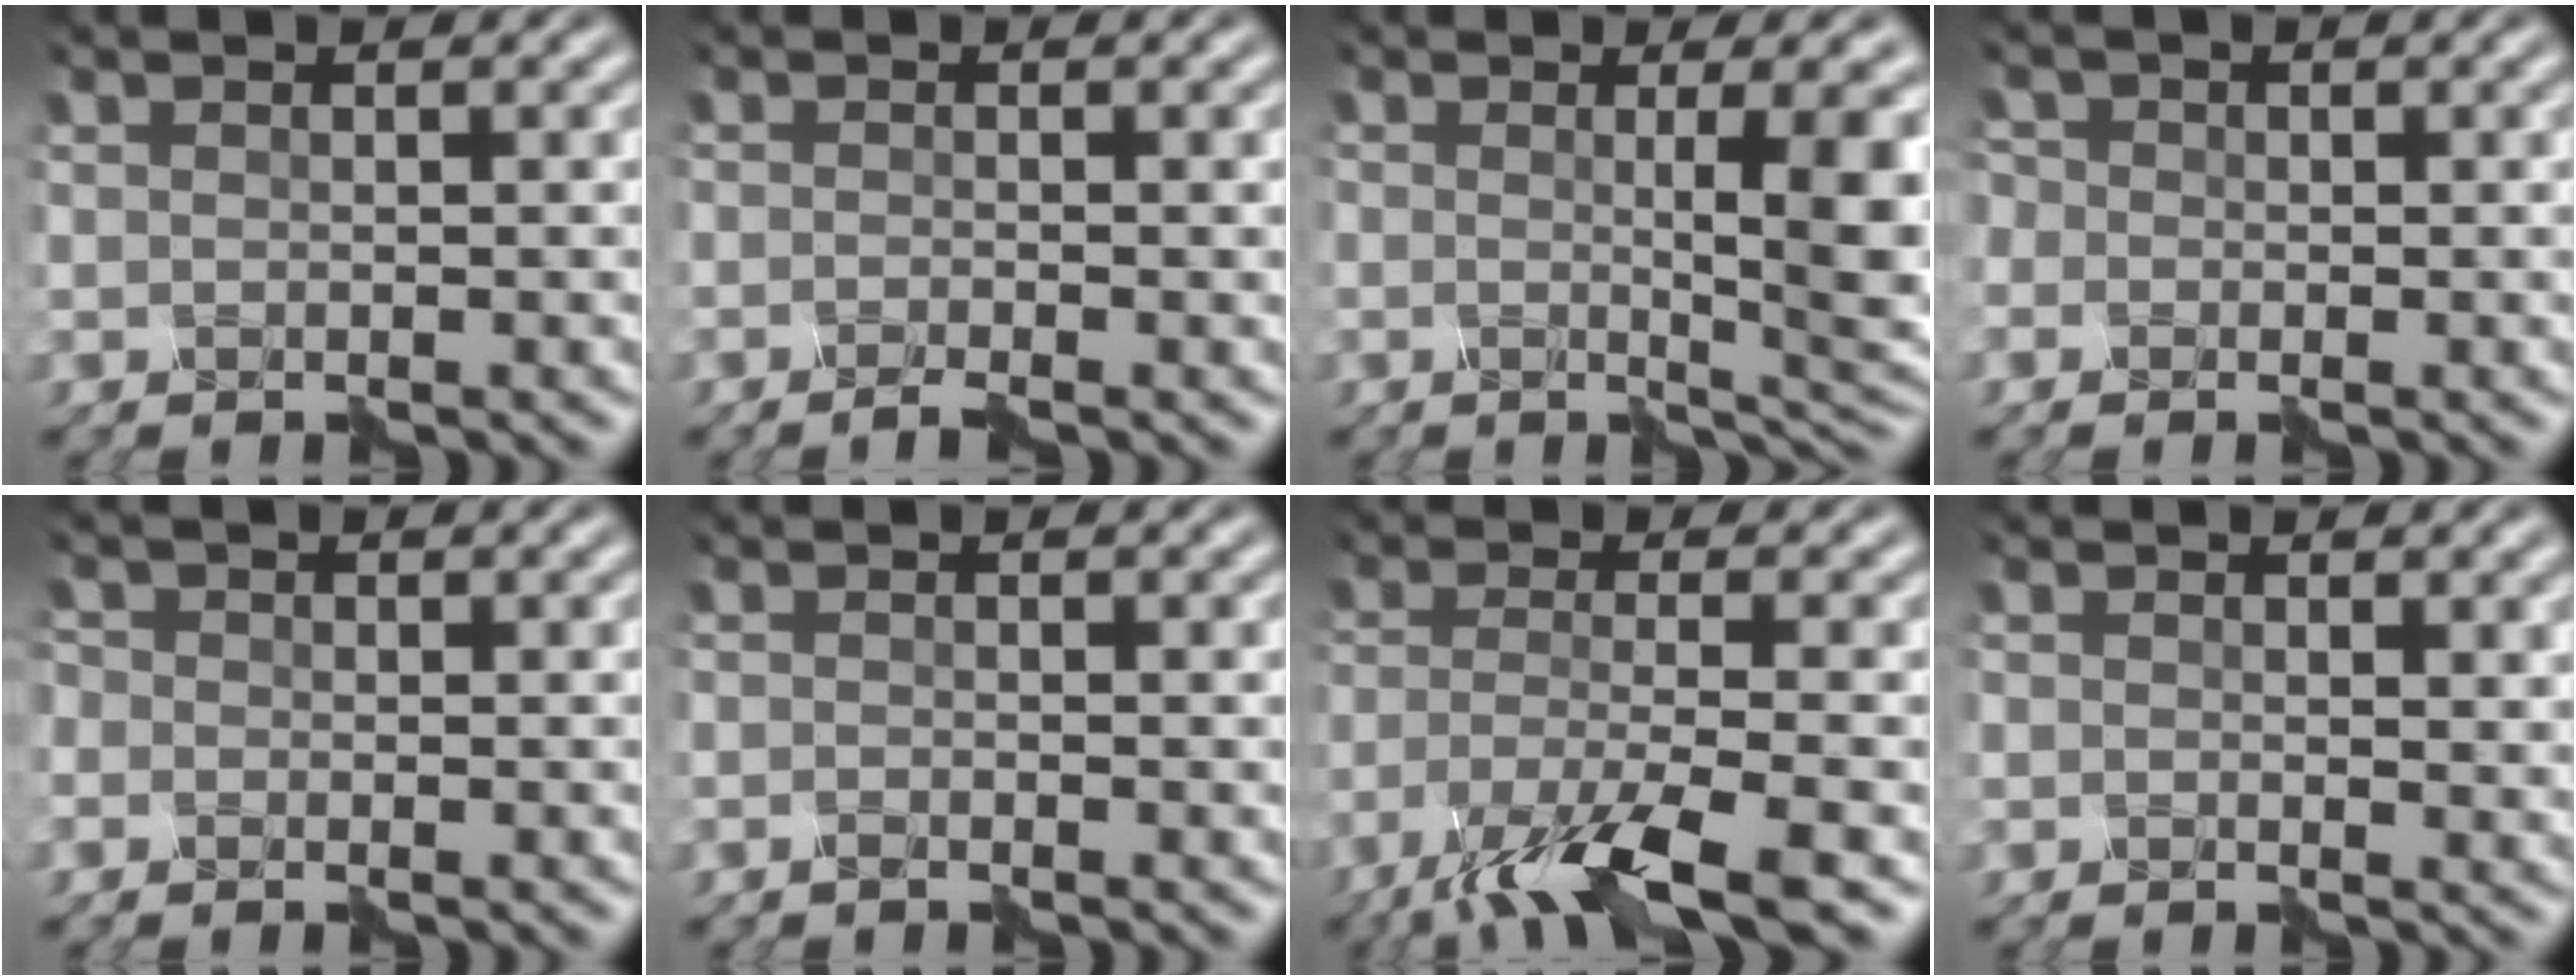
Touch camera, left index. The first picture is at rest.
{"total": 1.6, "force": [-1.3, 0.1, 0.9], "torque": [-0.015, 0.002, -0.022]}
{"total": 6.1, "force": [0.0, 1.5, 5.9], "torque": [-0.071, -0.006, 0.005]}
{"total": 2.2, "force": [-0.2, 2.0, 0.8], "torque": [-0.006, 0.019, -0.021]}
{"total": 1.7, "force": [-0.3, 1.6, 0.6], "torque": [-0.003, 0.012, -0.017]}
{"total": 0.9, "force": [-0.9, 0.1, 0.3], "torque": [-0.007, 0.003, -0.011]}
{"total": 7.8, "force": [-5.3, 1.5, 5.6], "torque": [-0.094, -0.003, -0.104]}
{"total": 0.7, "force": [0.3, 0.6, 0.4], "torque": [0.001, -0.001, 0.009]}